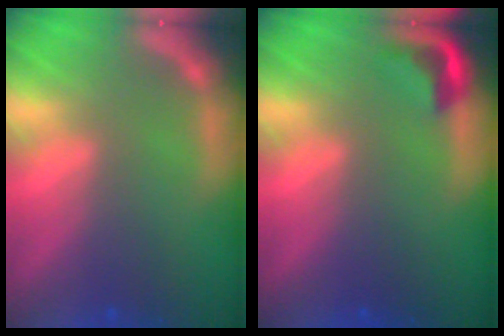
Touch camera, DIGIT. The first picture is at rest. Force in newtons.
{"total": 2.4}